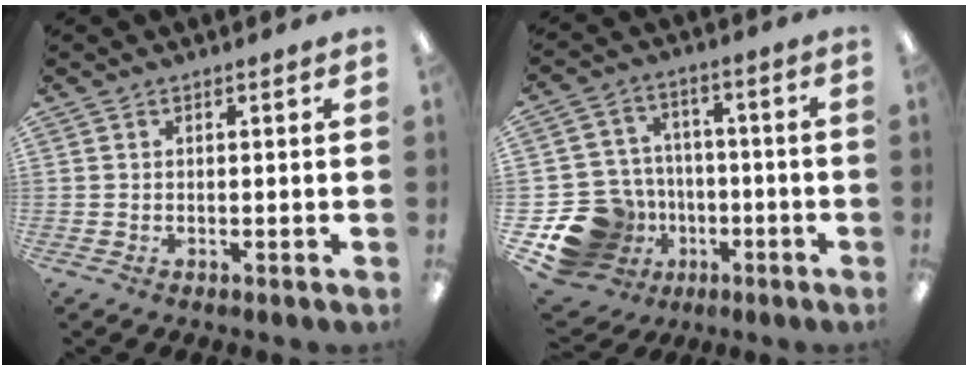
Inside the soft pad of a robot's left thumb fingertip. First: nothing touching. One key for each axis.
{"total": 16.5, "fx": -6.4, "fy": 14.0, "fz": 6.1, "tx": -0.134, "ty": 0.043, "tz": -0.083}